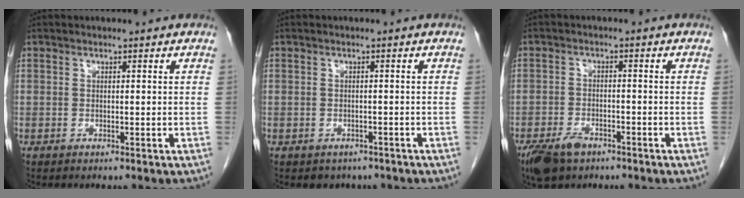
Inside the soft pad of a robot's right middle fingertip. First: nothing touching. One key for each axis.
{"total": 3.3, "fx": -2.6, "fy": 2.0, "fz": 0.4, "tx": -0.005, "ty": 0.006, "tz": -0.031}
{"total": 6.3, "fx": -4.2, "fy": 3.2, "fz": 3.3, "tx": -0.066, "ty": -0.005, "tz": -0.069}